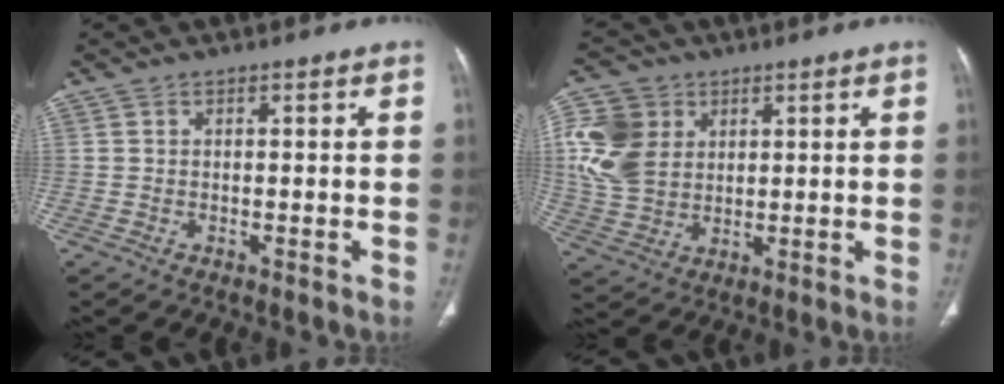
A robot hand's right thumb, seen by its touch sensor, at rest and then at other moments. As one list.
[{"total": 12.4, "force": [3.2, 9.8, 6.9], "torque": [-0.126, -0.002, 0.064]}]